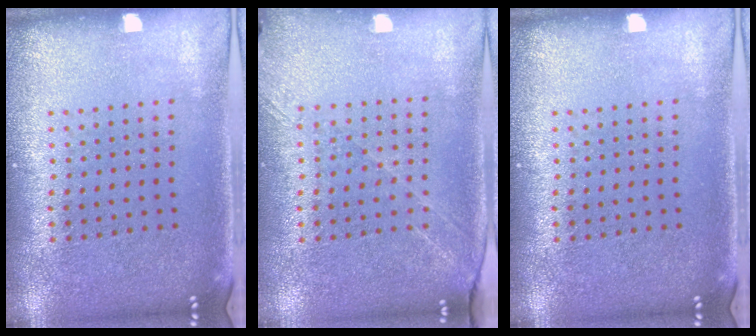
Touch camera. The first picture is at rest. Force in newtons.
{"total": 1.3, "press": 1.2, "slide": 0.5}
{"total": 0.0}